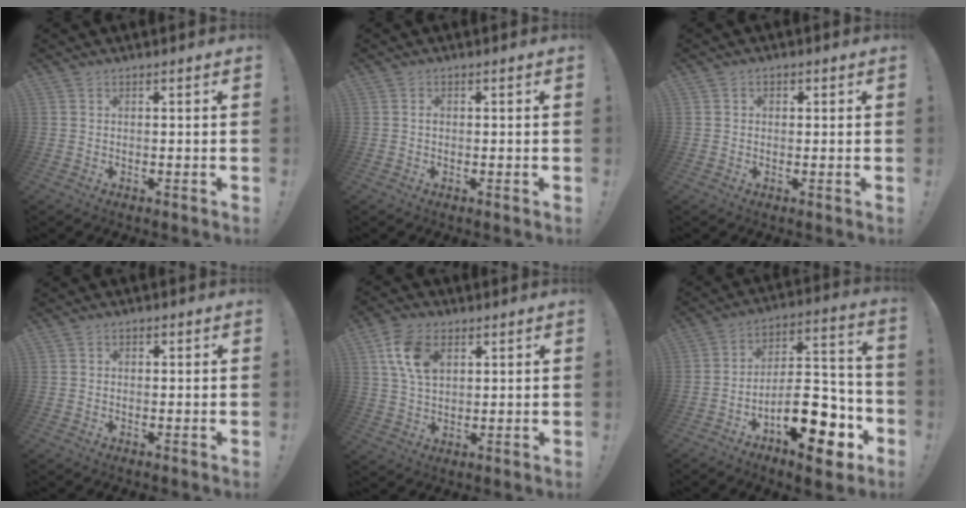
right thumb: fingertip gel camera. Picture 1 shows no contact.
{"total": 0.7, "force": [-0.1, 0.6, 0.4], "torque": [-0.011, 0.005, -0.002]}
{"total": 1.5, "force": [-0.2, 1.3, 0.7], "torque": [-0.011, 0.004, -0.005]}
{"total": 1.1, "force": [-0.2, 0.9, 0.5], "torque": [-0.008, 0.003, -0.004]}
{"total": 11.4, "force": [4.4, 7.4, 7.5], "torque": [-0.145, 0.000, 0.084]}
{"total": 19.4, "force": [-9.0, 8.7, 14.8], "torque": [-0.206, 0.057, -0.135]}